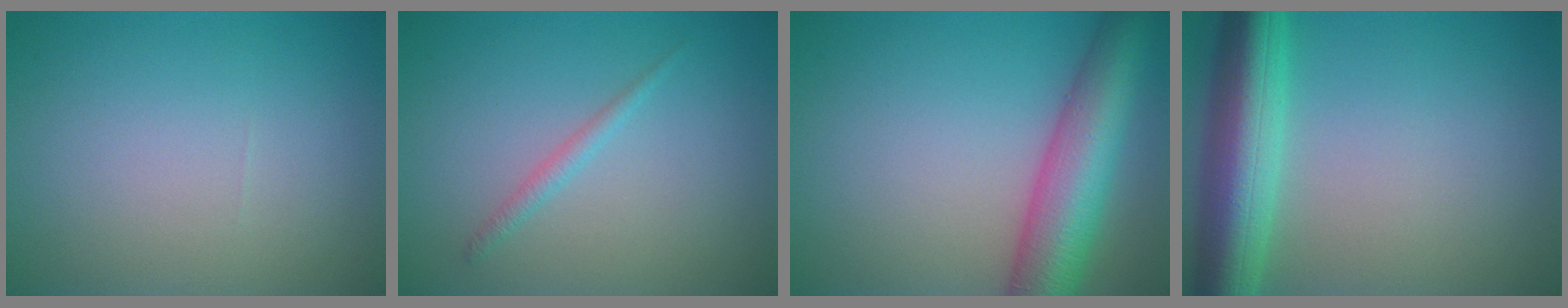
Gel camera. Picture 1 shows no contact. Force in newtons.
{"total": 1.1, "press": 1.1, "slide": 0.1}
{"total": 8.8, "press": 8.8, "slide": 0.2}
{"total": 8.0, "press": 7.9, "slide": 0.3}